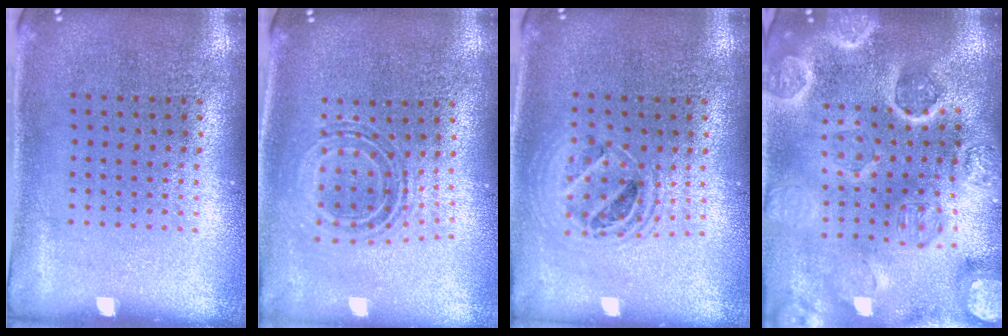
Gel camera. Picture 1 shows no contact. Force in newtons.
{"total": 0.7, "press": 0.7, "slide": 0.2}
{"total": 1.4, "press": 1.2, "slide": 0.7}
{"total": 5.1, "press": 4.4, "slide": 2.5}